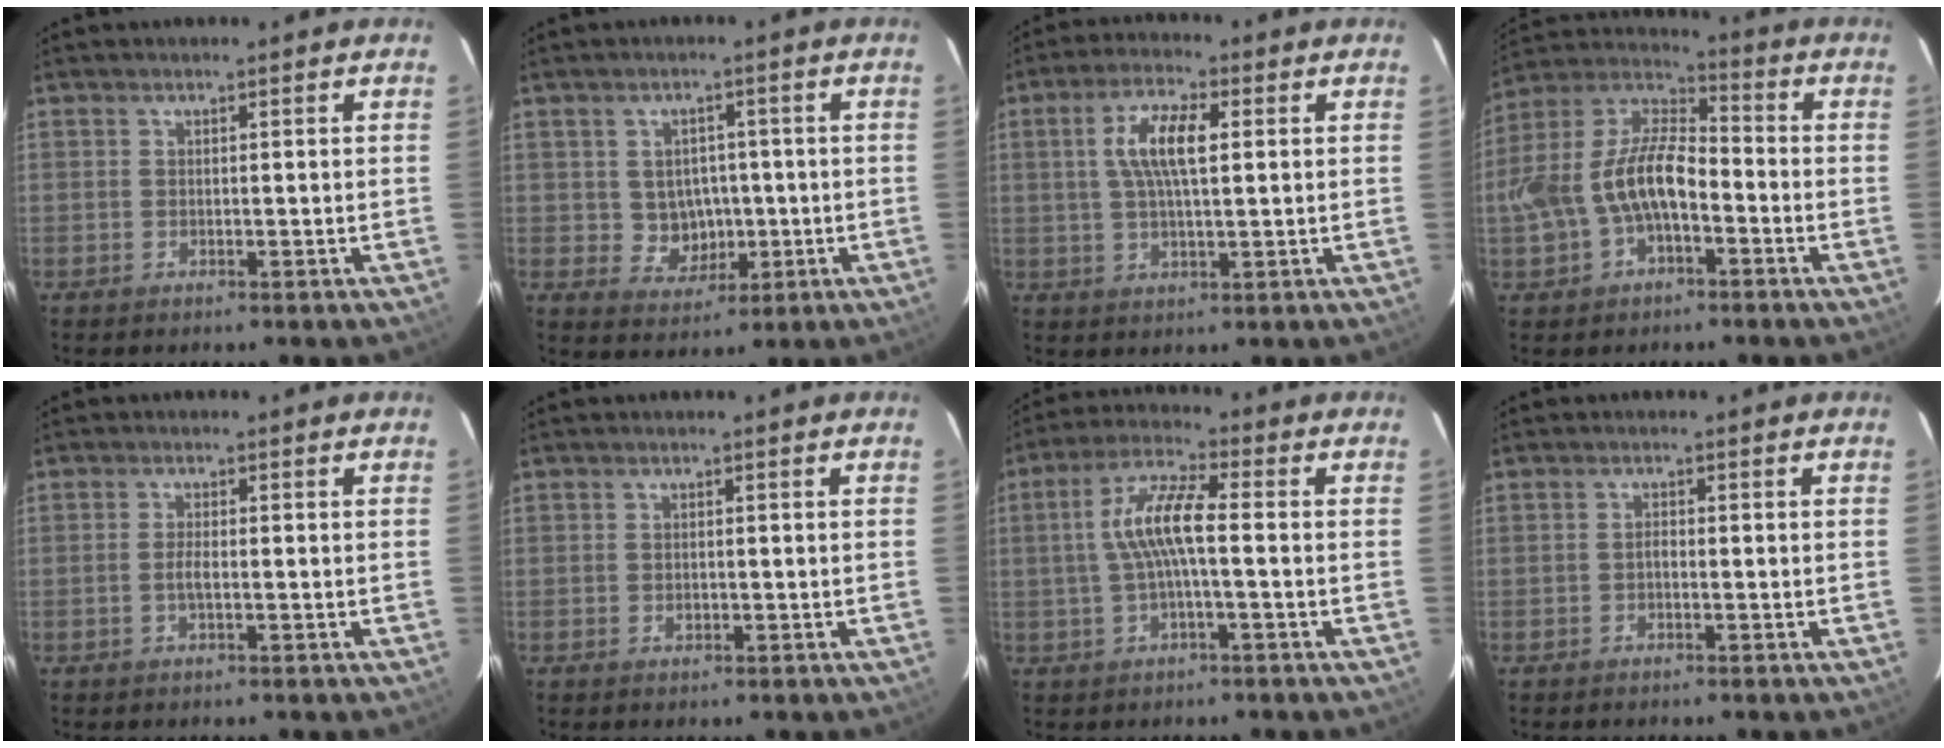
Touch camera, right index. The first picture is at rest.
{"total": 5.8, "force": [-0.2, 5.5, 2.0], "torque": [-0.046, 0.012, 0.014]}
{"total": 8.3, "force": [1.8, 2.7, 7.6], "torque": [-0.145, 0.012, 0.033]}
{"total": 15.0, "force": [-3.9, 8.0, 12.1], "torque": [-0.252, 0.013, -0.070]}
{"total": 1.9, "force": [-0.5, 0.4, 1.8], "torque": [-0.038, 0.001, -0.011]}
{"total": 1.1, "force": [-0.2, 0.9, 0.6], "torque": [-0.011, 0.002, -0.003]}
{"total": 8.7, "force": [-0.3, 1.7, 8.5], "torque": [-0.172, 0.014, -0.006]}
{"total": 0.8, "force": [-0.5, 0.4, 0.5], "torque": [-0.010, 0.005, -0.010]}